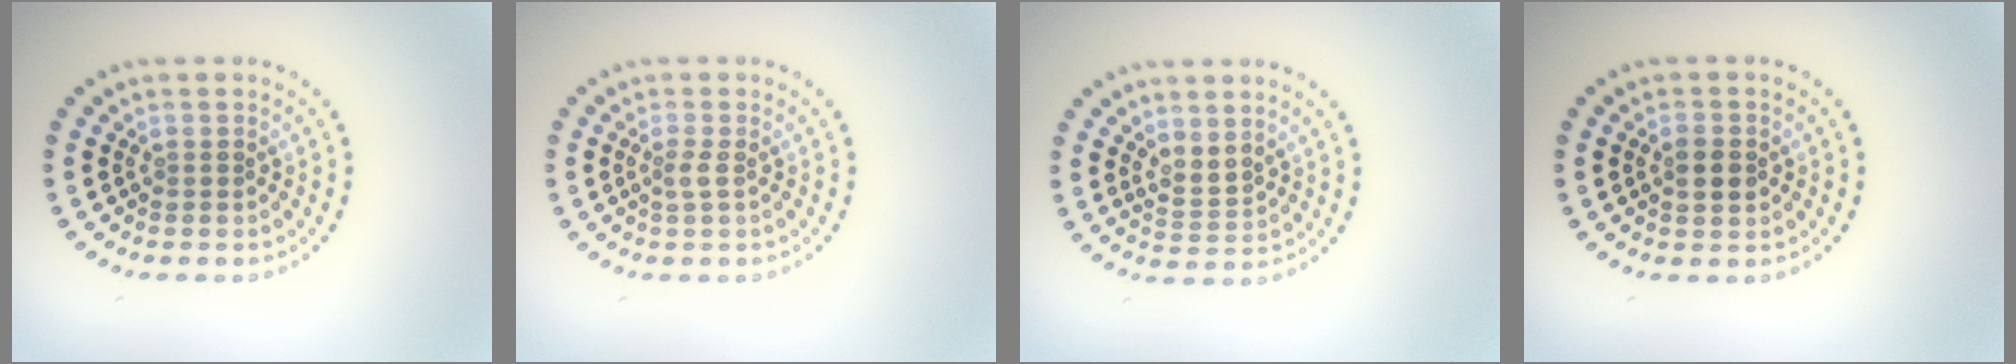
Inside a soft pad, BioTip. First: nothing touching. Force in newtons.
{"total": 1.1, "press": 0.8, "slide": 0.7}
{"total": 1.8, "press": 1.5, "slide": 1.1}
{"total": 1.7, "press": 1.7, "slide": 0.1}